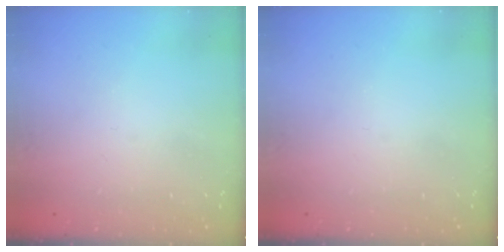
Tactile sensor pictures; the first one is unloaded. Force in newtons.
{"total": 0.0}